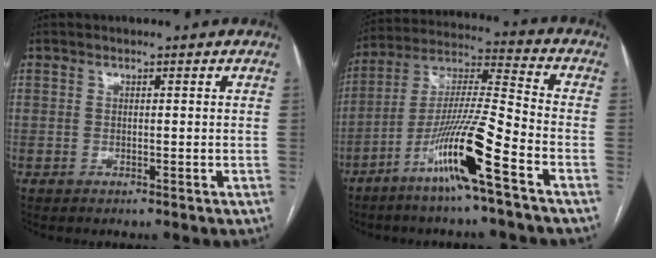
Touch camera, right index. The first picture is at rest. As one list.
[{"total": 14.5, "force": [-7.6, -0.8, 12.3], "torque": [-0.245, -0.015, -0.144]}]